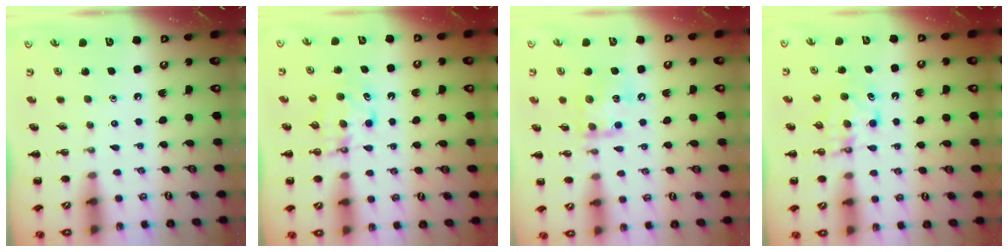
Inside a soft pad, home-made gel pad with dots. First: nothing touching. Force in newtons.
{"total": 5.2, "press": 5.1, "slide": 0.9}
{"total": 12.4, "press": 12.3, "slide": 1.7}
{"total": 5.2, "press": 5.1, "slide": 0.9}